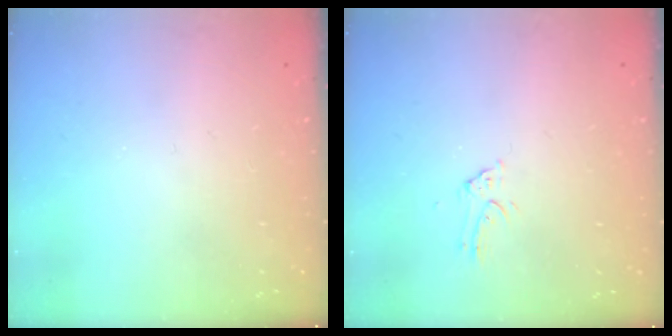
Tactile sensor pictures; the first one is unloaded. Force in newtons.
{"total": 2.5, "press": 2.5, "slide": 0.2}